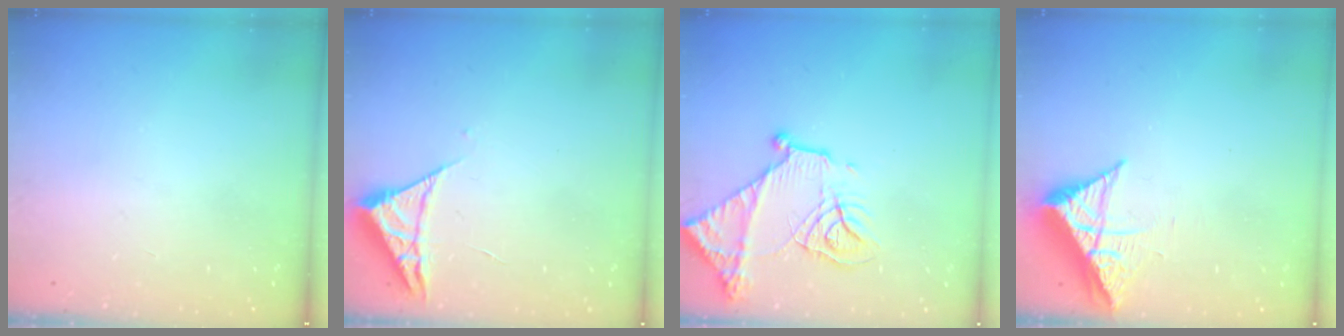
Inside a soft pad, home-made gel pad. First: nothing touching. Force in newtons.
{"total": 4.2, "press": 4.2, "slide": 0.5}
{"total": 18.2, "press": 18.2, "slide": 1.1}
{"total": 8.9, "press": 8.9, "slide": 0.9}